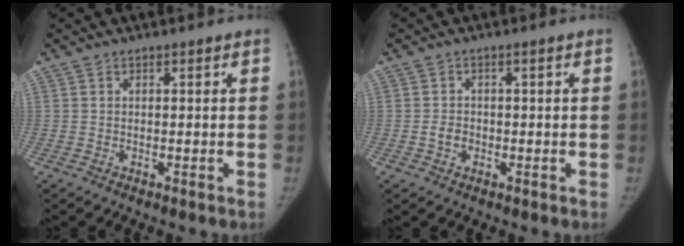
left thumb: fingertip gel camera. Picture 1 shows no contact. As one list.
[{"total": 2.1, "force": [-0.6, 1.7, 1.1], "torque": [-0.011, 0.008, -0.010]}]